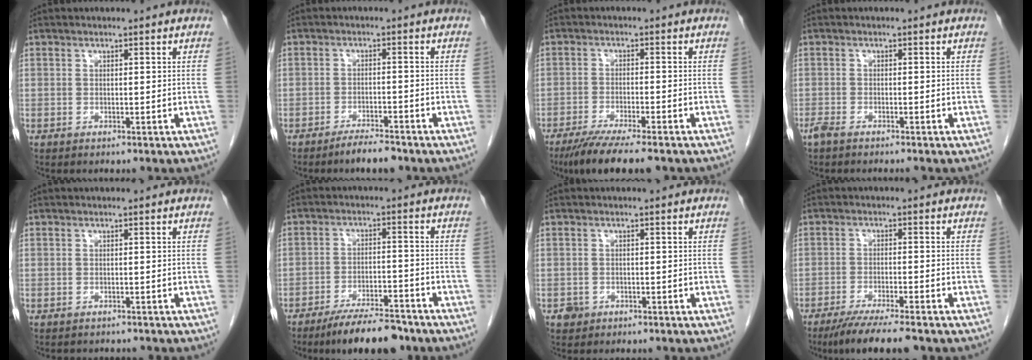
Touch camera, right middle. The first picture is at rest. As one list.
[{"total": 4.0, "force": [-3.3, 0.8, 2.1], "torque": [-0.039, -0.002, -0.055]}, {"total": 9.4, "force": [-7.3, 0.7, 5.8], "torque": [-0.088, -0.021, -0.117]}, {"total": 3.0, "force": [-2.5, 0.5, 1.5], "torque": [-0.027, -0.006, -0.040]}, {"total": 3.2, "force": [-3.0, 1.1, 0.6], "torque": [-0.004, -0.001, -0.034]}, {"total": 10.1, "force": [-8.2, 2.5, 5.2], "torque": [-0.075, -0.007, -0.135]}, {"total": 1.7, "force": [-0.9, 1.4, 0.1], "torque": [-0.005, 0.006, -0.012]}, {"total": 8.7, "force": [-6.9, 0.5, 5.2], "torque": [-0.080, -0.021, -0.112]}]